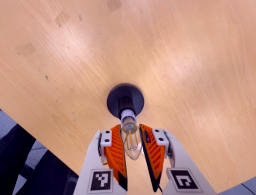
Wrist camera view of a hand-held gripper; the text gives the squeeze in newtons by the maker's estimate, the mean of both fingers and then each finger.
{"total": 15.6, "left": 16.8, "right": 14.5}